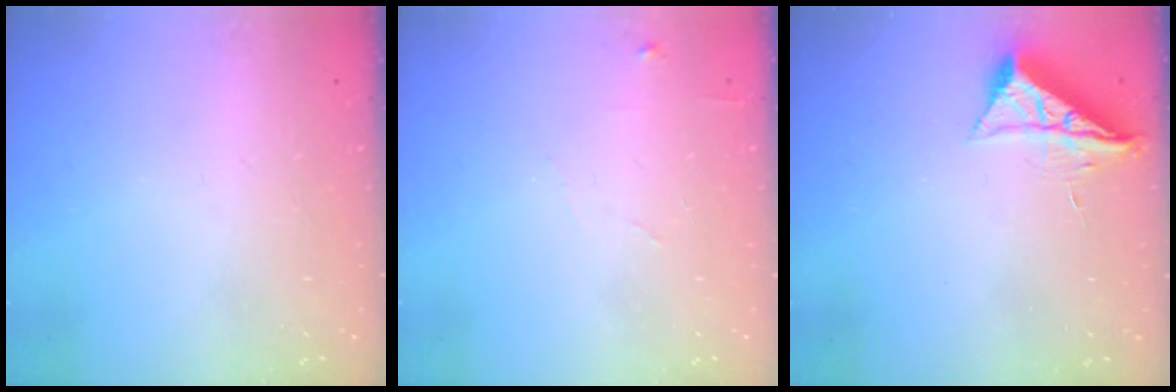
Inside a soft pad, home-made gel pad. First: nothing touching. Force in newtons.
{"total": 4.6, "press": 4.6, "slide": 0.6}
{"total": 7.4, "press": 7.4, "slide": 0.3}